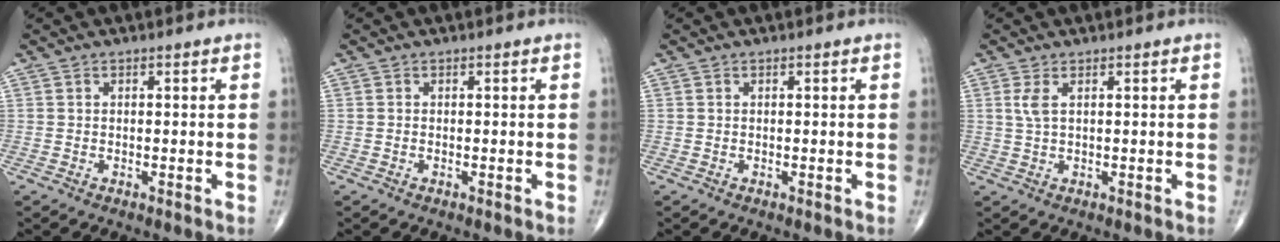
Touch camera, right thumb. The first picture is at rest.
{"total": 0.0}
{"total": 0.0}
{"total": 2.2, "force": [0.8, 0.7, 2.0], "torque": [-0.054, 0.004, 0.023]}